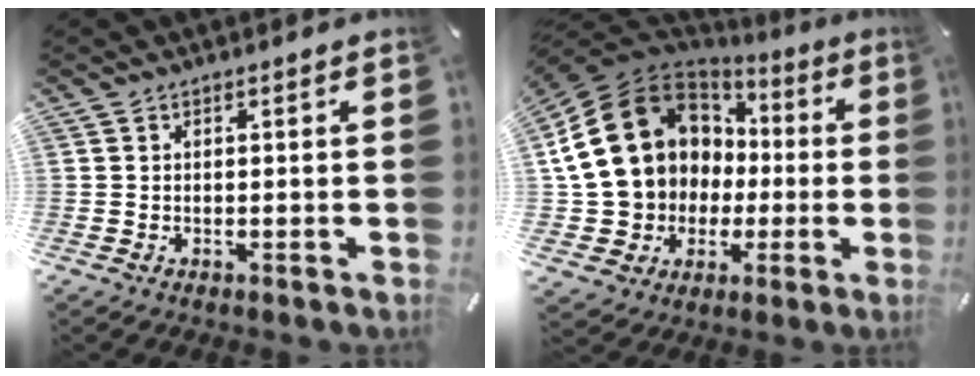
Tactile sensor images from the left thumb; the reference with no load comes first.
{"total": 19.7, "force": [3.0, 17.3, 9.0], "torque": [-0.197, -0.008, 0.078]}